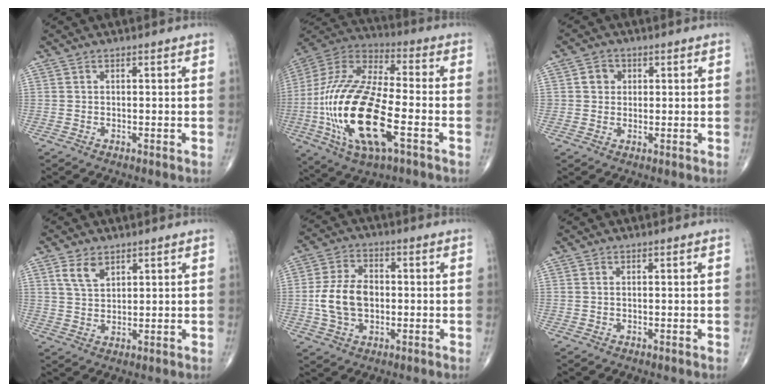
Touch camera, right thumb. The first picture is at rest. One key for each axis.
{"total": 26.4, "fx": -6.7, "fy": 10.5, "fz": 23.2, "tx": -0.518, "ty": 0.006, "tz": -0.116}
{"total": 3.1, "fx": 0.8, "fy": 2.8, "fz": 1.1, "tx": 0.002, "ty": 0.001, "tz": 0.008}
{"total": 4.8, "fx": 2.8, "fy": 2.7, "fz": 2.8, "tx": -0.042, "ty": -0.014, "tz": 0.057}
{"total": 10.2, "fx": -0.7, "fy": 6.9, "fz": 7.4, "tx": -0.133, "ty": 0.013, "tz": -0.015}
{"total": 0.0}